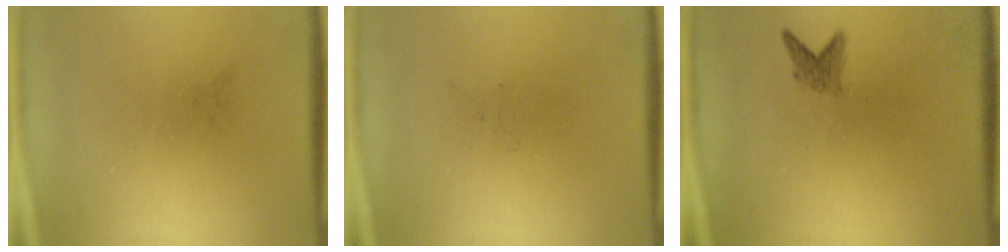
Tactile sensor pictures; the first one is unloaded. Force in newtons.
{"total": 0.0}
{"total": 1.7}